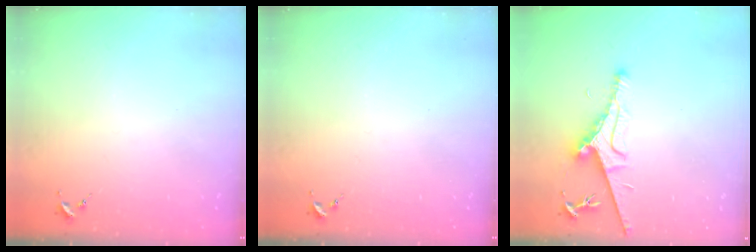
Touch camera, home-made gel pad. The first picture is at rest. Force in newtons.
{"total": 0.0}
{"total": 8.3, "press": 8.2, "slide": 1.4}